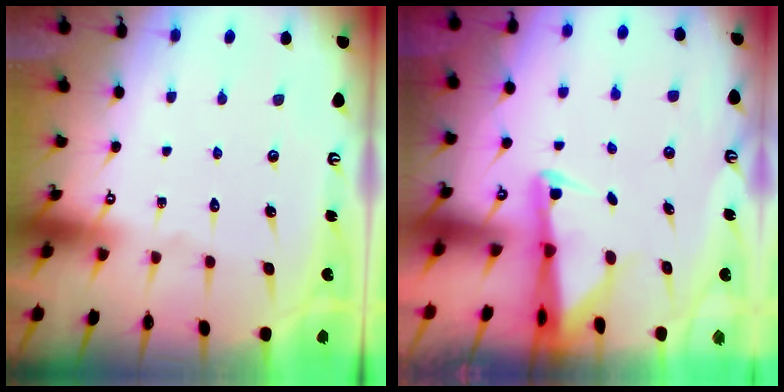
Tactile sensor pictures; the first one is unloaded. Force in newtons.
{"total": 2.6, "press": 2.6, "slide": 0.5}